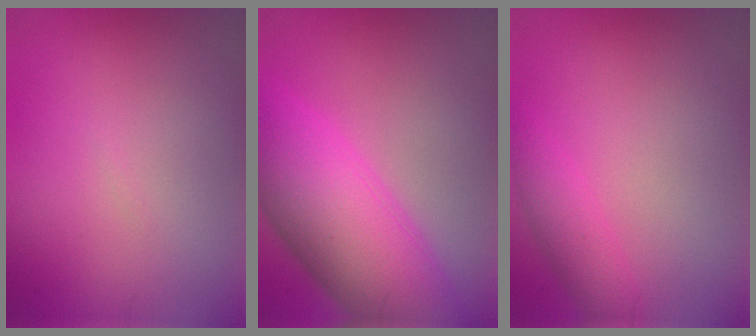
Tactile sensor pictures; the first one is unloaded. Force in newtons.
{"total": 10.8, "press": 10.8, "slide": 0.4}
{"total": 2.3, "press": 2.3, "slide": 0.1}